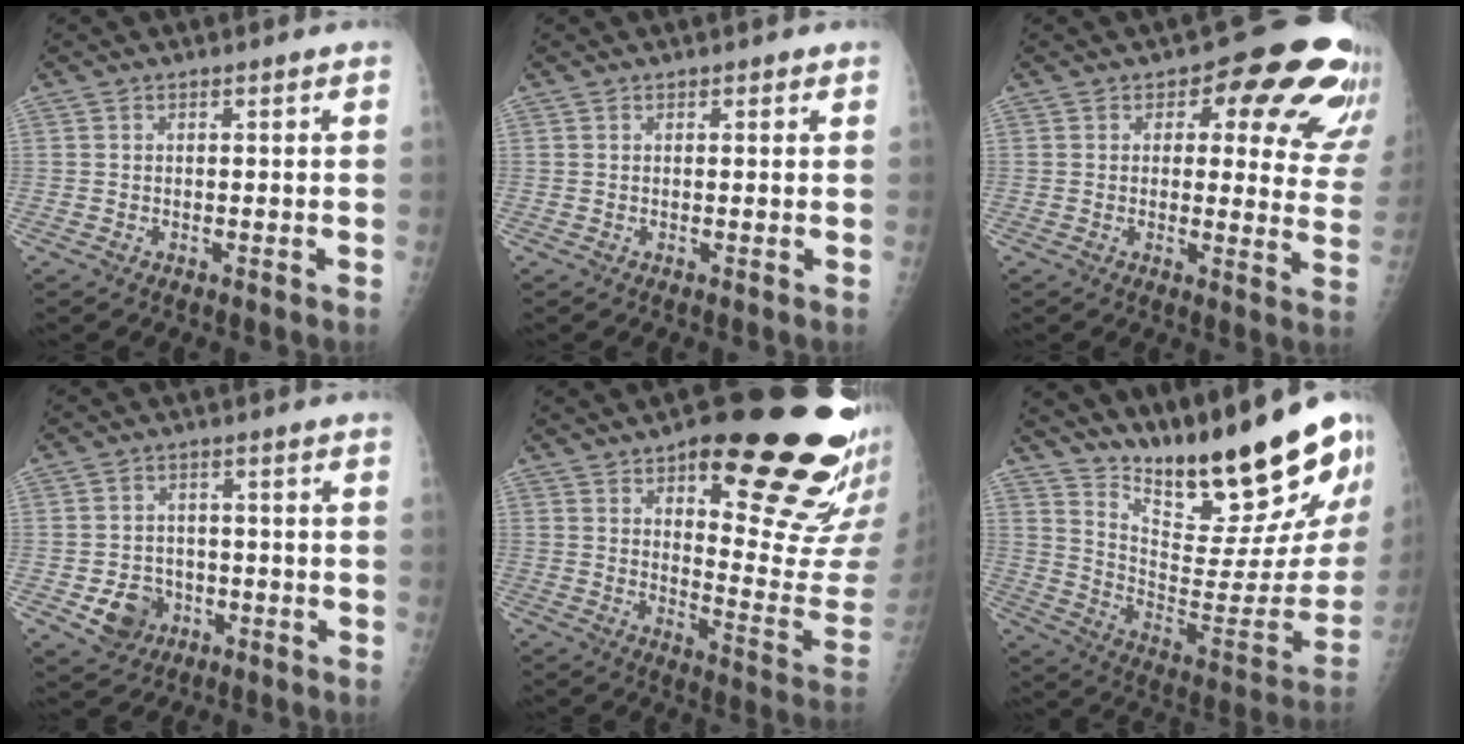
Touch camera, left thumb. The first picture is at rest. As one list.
[{"total": 0.8, "force": [0.6, 0.4, 0.3], "torque": [0.001, -0.003, 0.004]}, {"total": 16.8, "force": [9.0, 8.2, 11.6], "torque": [-0.078, -0.042, 0.085]}, {"total": 6.6, "force": [-2.4, 5.6, 2.6], "torque": [-0.021, 0.012, -0.032]}, {"total": 25.2, "force": [15.2, 8.0, 18.4], "torque": [-0.193, -0.082, 0.214]}, {"total": 28.1, "force": [22.7, 4.9, 15.7], "torque": [-0.212, -0.148, 0.339]}]